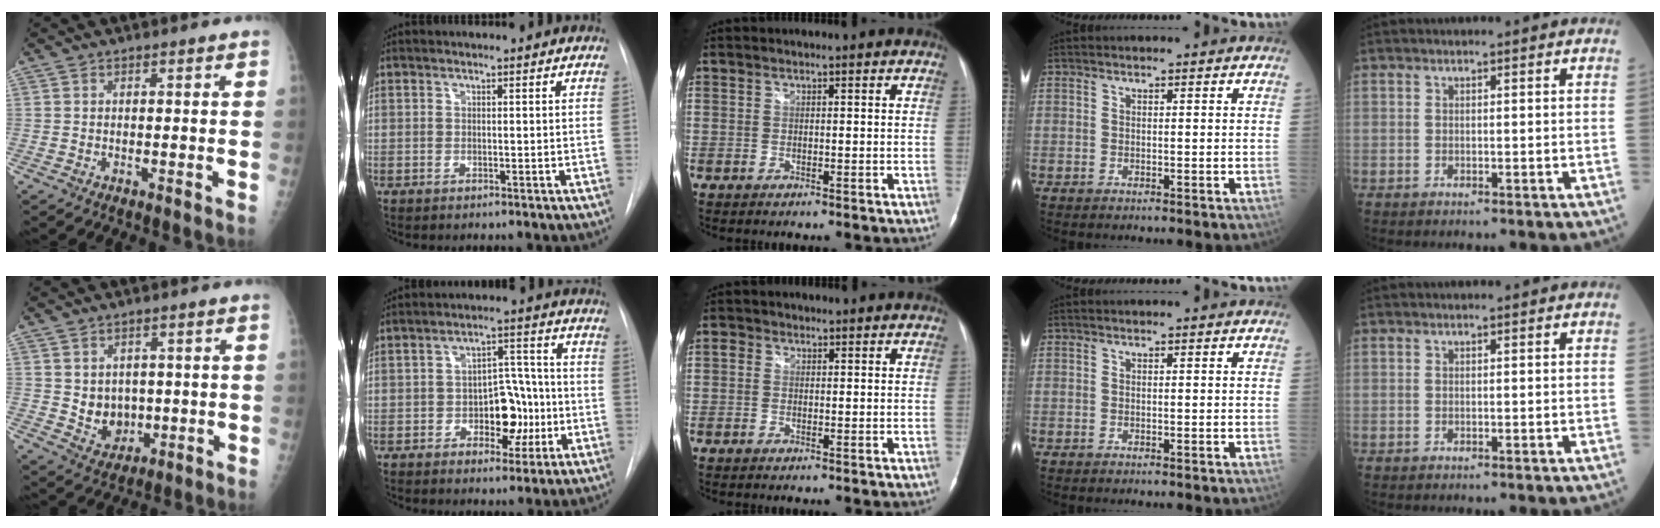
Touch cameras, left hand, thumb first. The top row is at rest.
{"thumb": {"total": 6.3, "force": [0.2, 5.4, 3.3], "torque": [-0.019, -0.008, 0.021]}, "index": {"total": 8.3, "force": [-2.4, 4.8, 6.3], "torque": [-0.084, 0.021, -0.033]}, "middle": {"total": 1.4, "force": [0.4, 1.2, 0.5], "torque": [-0.011, 0.008, 0.005]}}